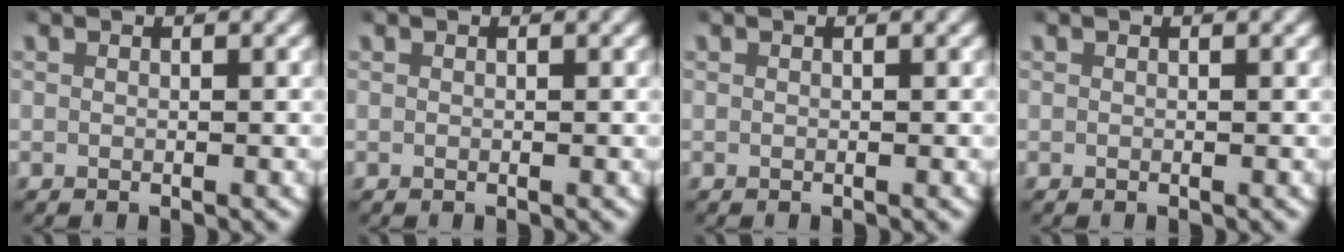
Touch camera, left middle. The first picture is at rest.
{"total": 0.0}
{"total": 0.0}
{"total": 0.0}